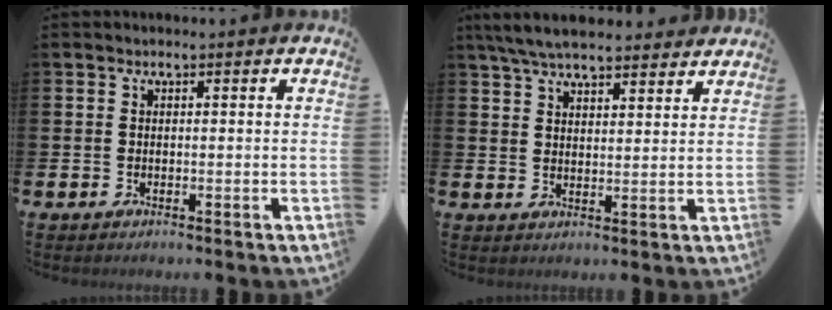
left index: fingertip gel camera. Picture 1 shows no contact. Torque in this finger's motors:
{"motor_torque": [0.96, -1.18, 0.49, 0.21]}